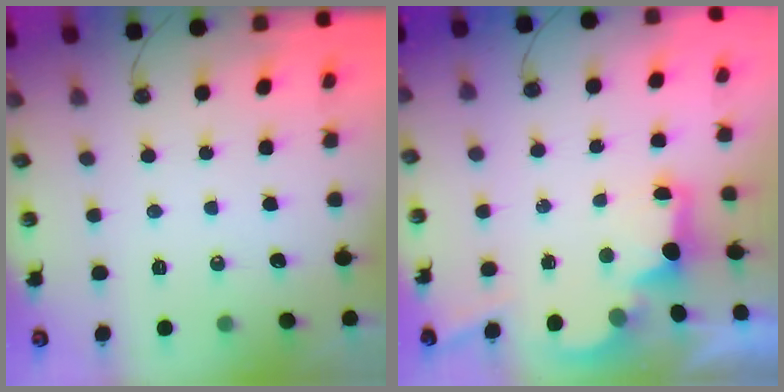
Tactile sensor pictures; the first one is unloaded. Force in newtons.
{"total": 2.5, "press": 2.4, "slide": 0.9}